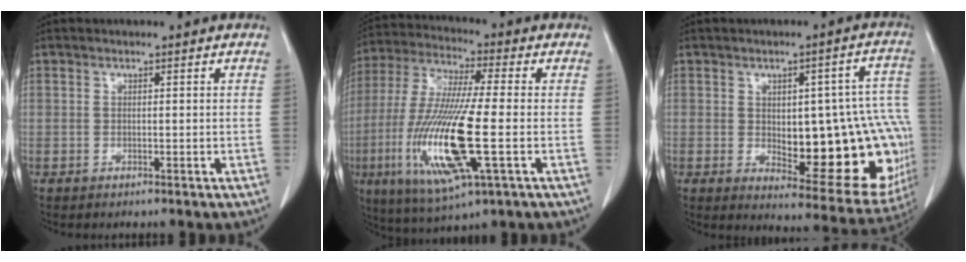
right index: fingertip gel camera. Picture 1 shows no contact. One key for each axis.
{"total": 18.2, "fx": -4.2, "fy": 2.0, "fz": 17.6, "tx": -0.373, "ty": -0.025, "tz": -0.072}
{"total": 22.8, "fx": -2.2, "fy": 8.5, "fz": 21.0, "tx": -0.187, "ty": 0.028, "tz": 0.004}